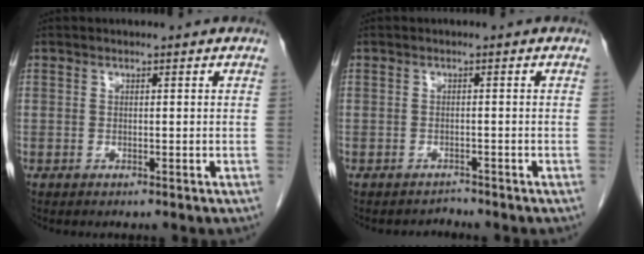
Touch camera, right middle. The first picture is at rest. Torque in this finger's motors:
{"motor_torque": [-0.08, -0.10, -0.06, -0.02]}